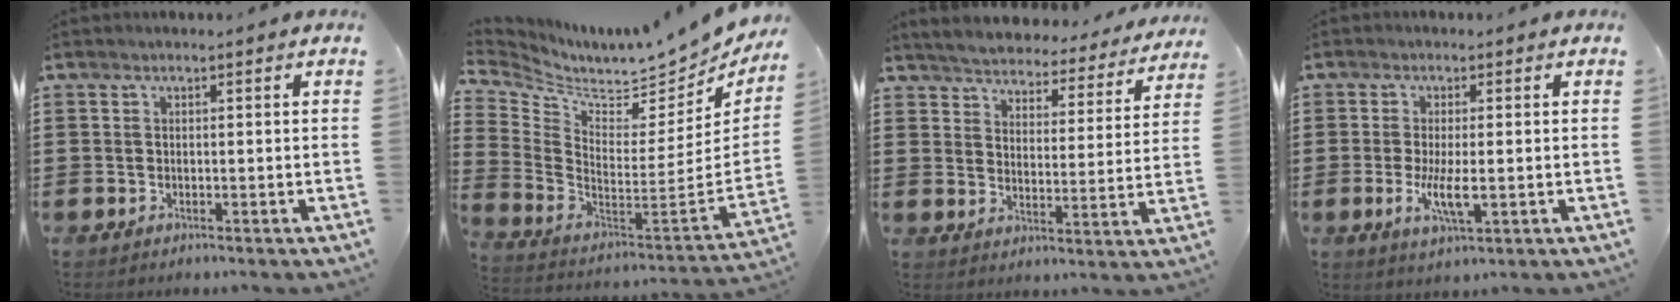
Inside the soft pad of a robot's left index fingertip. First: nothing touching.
{"total": 5.9, "force": [5.5, 1.0, 1.9], "torque": [-0.066, -0.064, 0.088]}
{"total": 4.1, "force": [4.1, -0.2, -0.1], "torque": [-0.025, -0.038, 0.066]}
{"total": 5.3, "force": [-0.9, 1.4, 5.0], "torque": [-0.099, -0.006, -0.016]}